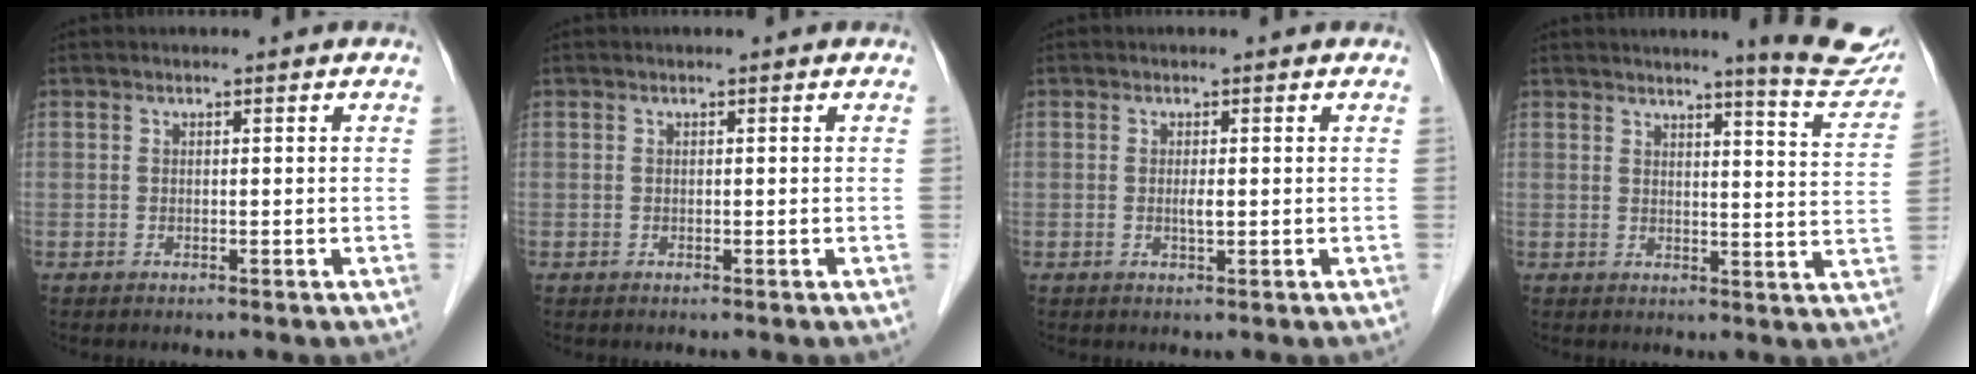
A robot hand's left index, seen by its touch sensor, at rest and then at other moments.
{"total": 0.0}
{"total": 1.2, "force": [0.0, 0.2, 1.2], "torque": [-0.023, -0.002, -0.001]}
{"total": 10.0, "force": [8.8, 0.2, 4.6], "torque": [-0.042, -0.028, 0.085]}